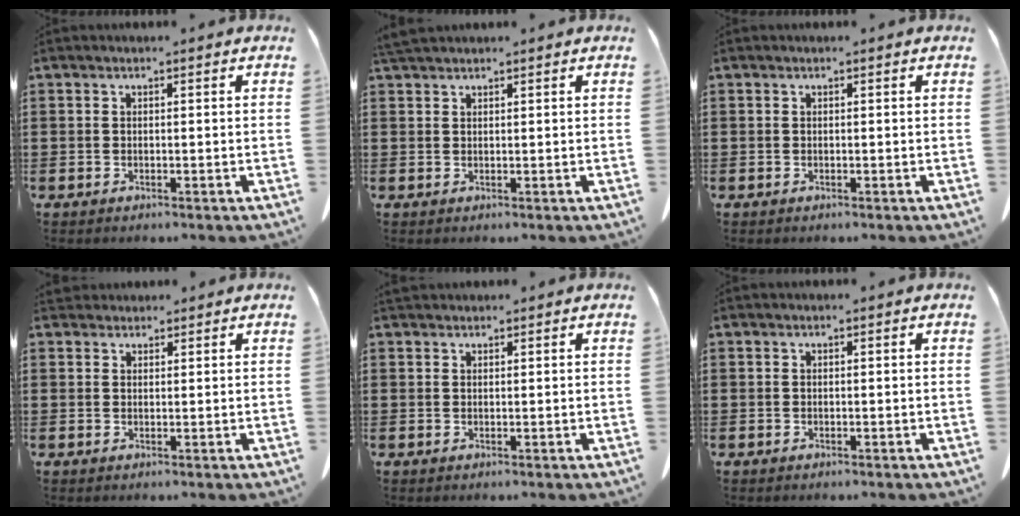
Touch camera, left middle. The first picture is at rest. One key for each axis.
{"total": 1.9, "fx": 1.7, "fy": 0.3, "fz": 0.8, "tx": -0.021, "ty": -0.001, "tz": 0.034}
{"total": 0.0}
{"total": 1.7, "fx": 1.6, "fy": 0.6, "fz": 0.1, "tx": -0.008, "ty": 0.002, "tz": 0.034}
{"total": 0.9, "fx": 0.9, "fy": 0.3, "fz": 0.1, "tx": -0.005, "ty": 0.000, "tz": 0.018}
{"total": 0.0}